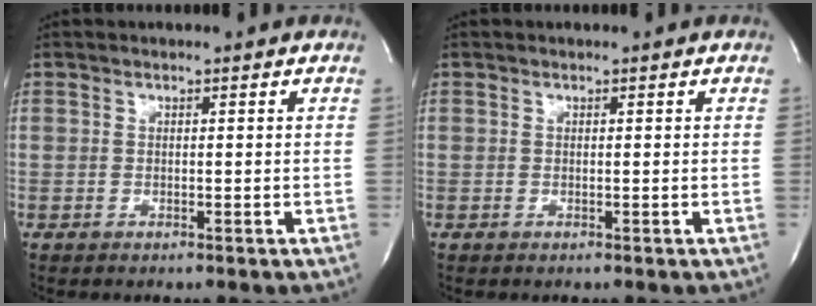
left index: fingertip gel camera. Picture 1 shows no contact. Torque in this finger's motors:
{"motor_torque": [0.00, 0.00, 0.00, 0.00]}